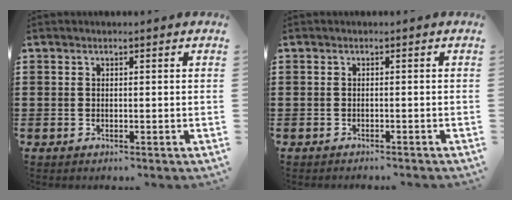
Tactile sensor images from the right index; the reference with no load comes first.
{"total": 0.7, "force": [-0.7, 0.0, 0.1], "torque": [-0.003, -0.002, -0.013]}